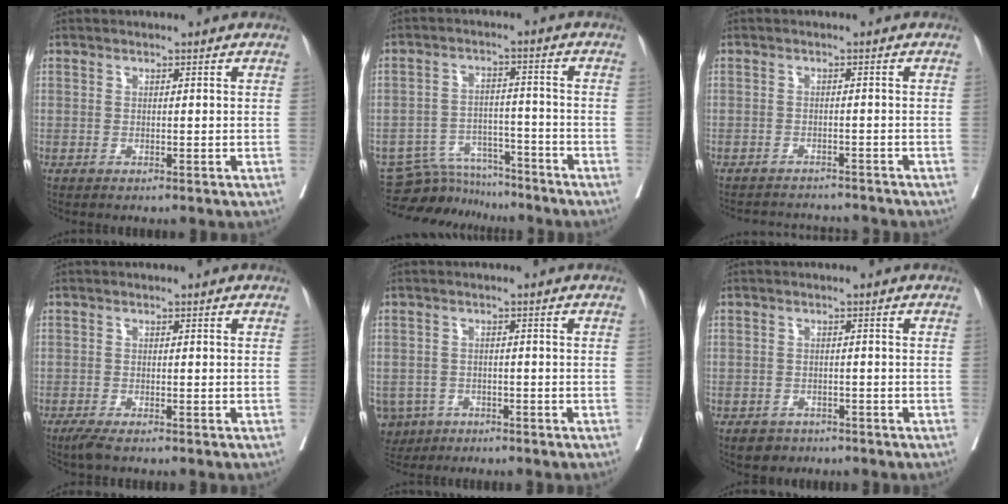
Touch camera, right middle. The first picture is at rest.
{"total": 8.6, "force": [-8.3, 2.3, 0.0], "torque": [0.002, 0.011, -0.141]}
{"total": 6.8, "force": [-6.7, 1.0, 0.8], "torque": [-0.007, 0.003, -0.088]}
{"total": 2.4, "force": [-1.9, 0.3, 1.5], "torque": [-0.029, -0.008, -0.034]}
{"total": 6.2, "force": [-3.6, 4.9, 1.1], "torque": [-0.029, 0.002, -0.055]}
{"total": 2.9, "force": [-2.1, 1.9, 0.6], "torque": [-0.012, 0.003, -0.029]}